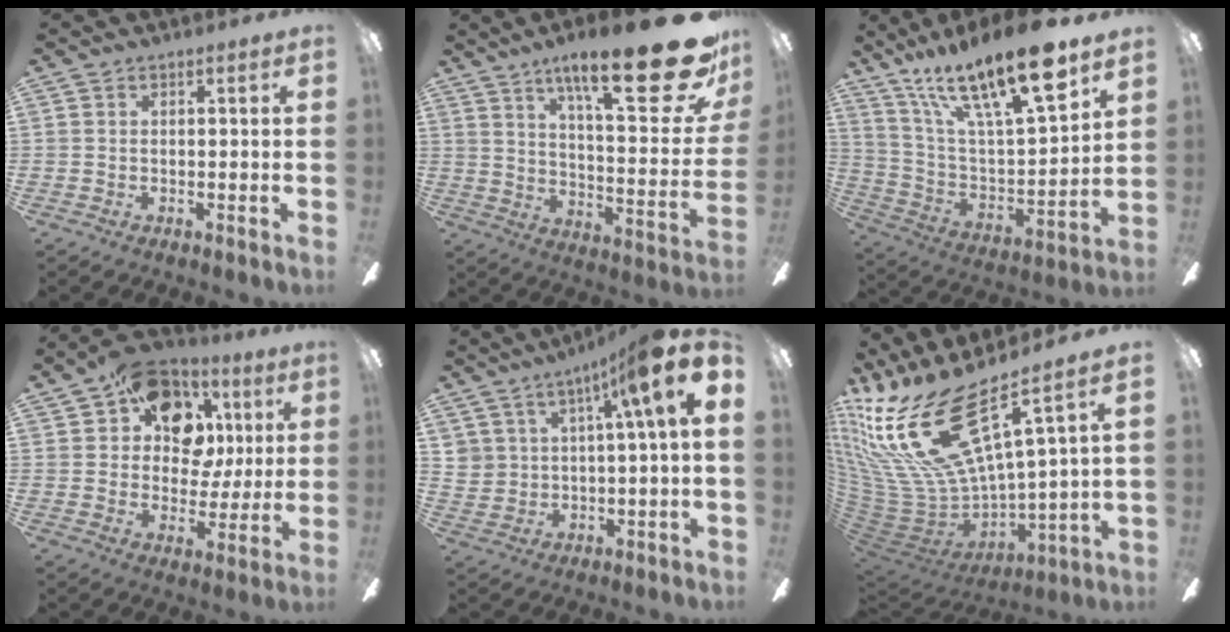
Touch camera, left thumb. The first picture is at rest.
{"total": 28.8, "force": [16.3, 7.3, 22.6], "torque": [-0.342, -0.100, 0.260]}
{"total": 23.0, "force": [16.0, 5.8, 15.5], "torque": [-0.279, -0.099, 0.263]}
{"total": 16.8, "force": [7.2, 12.2, 9.2], "torque": [-0.137, -0.019, 0.135]}
{"total": 12.3, "force": [6.4, 3.1, 10.1], "torque": [-0.168, -0.032, 0.102]}
{"total": 26.1, "force": [14.9, 9.7, 19.1], "torque": [-0.372, -0.129, 0.281]}